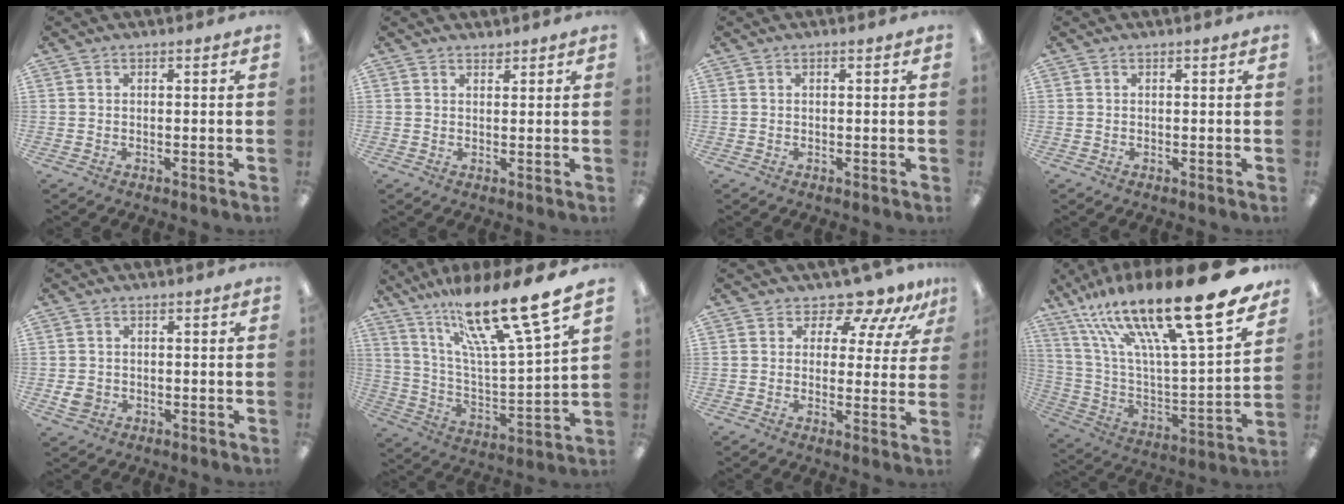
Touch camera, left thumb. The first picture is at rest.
{"total": 1.4, "force": [1.4, 0.3, 0.0], "torque": [-0.001, -0.003, 0.027]}
{"total": 0.5, "force": [0.3, 0.0, 0.4], "torque": [-0.008, 0.000, 0.006]}
{"total": 0.0}
{"total": 2.9, "force": [-0.3, 2.5, 1.4], "torque": [-0.015, 0.001, -0.004]}
{"total": 22.2, "force": [17.8, 2.9, 13.0], "torque": [-0.222, -0.119, 0.286]}
{"total": 9.0, "force": [7.6, 3.7, 3.2], "torque": [-0.049, -0.057, 0.136]}
{"total": 28.3, "force": [18.7, 6.0, 20.4], "torque": [-0.350, -0.123, 0.303]}